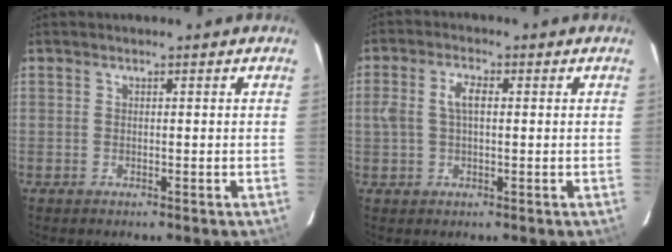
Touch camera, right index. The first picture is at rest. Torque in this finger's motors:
{"motor_torque": [0.09, 0.02, 0.14, 0.09]}